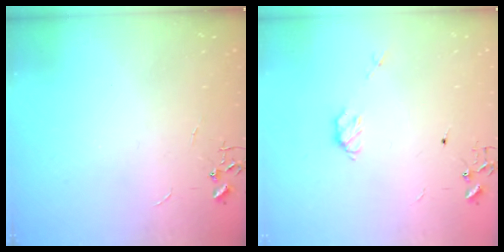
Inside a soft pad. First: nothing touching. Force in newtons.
{"total": 5.1, "press": 5.0, "slide": 0.9}